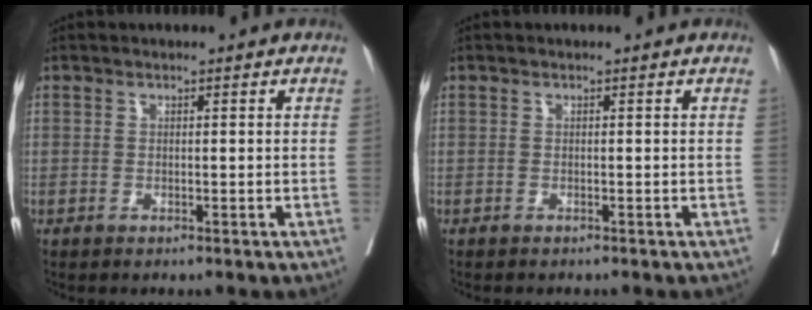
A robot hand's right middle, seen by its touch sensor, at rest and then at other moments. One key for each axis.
{"total": 0.7, "fx": -0.6, "fy": 0.2, "fz": 0.2, "tx": -0.001, "ty": 0.001, "tz": -0.011}